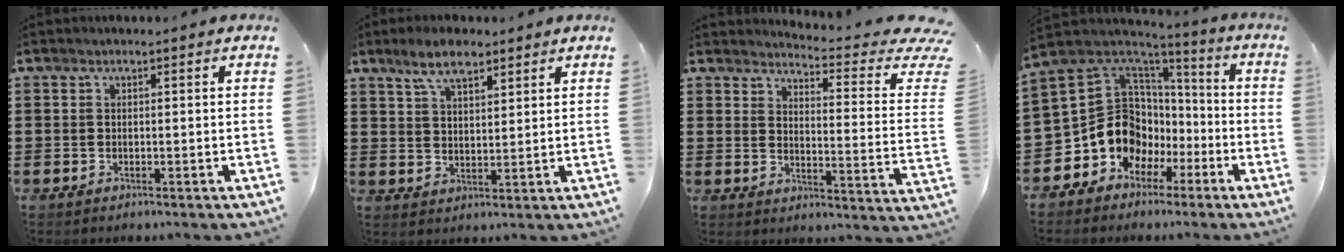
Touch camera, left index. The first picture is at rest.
{"total": 5.9, "force": [4.2, 2.2, 3.5], "torque": [-0.070, 0.000, 0.075]}
{"total": 4.0, "force": [3.4, -0.3, 2.0], "torque": [-0.036, -0.044, 0.047]}
{"total": 12.0, "force": [-3.0, 10.6, 4.8], "torque": [-0.128, -0.015, -0.049]}